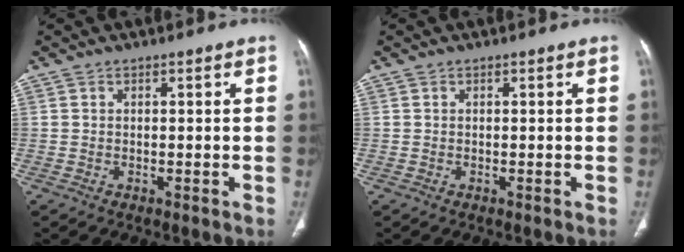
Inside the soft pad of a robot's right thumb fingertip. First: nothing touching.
{"total": 0.0}